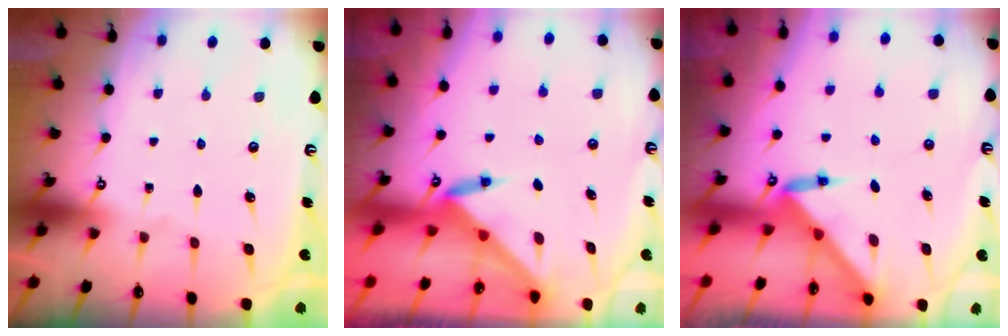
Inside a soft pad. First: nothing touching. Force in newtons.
{"total": 3.6, "press": 3.5, "slide": 0.3}
{"total": 2.9, "press": 2.9, "slide": 0.2}